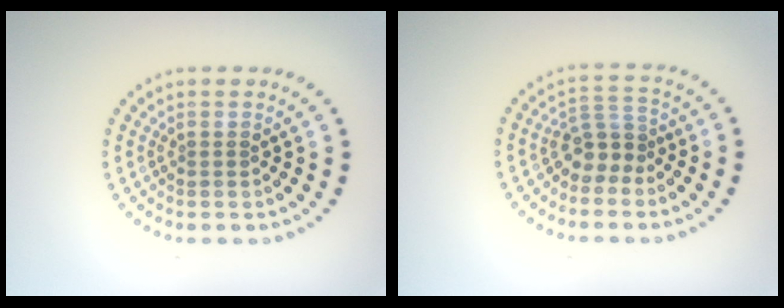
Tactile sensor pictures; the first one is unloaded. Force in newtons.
{"total": 2.6, "press": 2.1, "slide": 1.5}